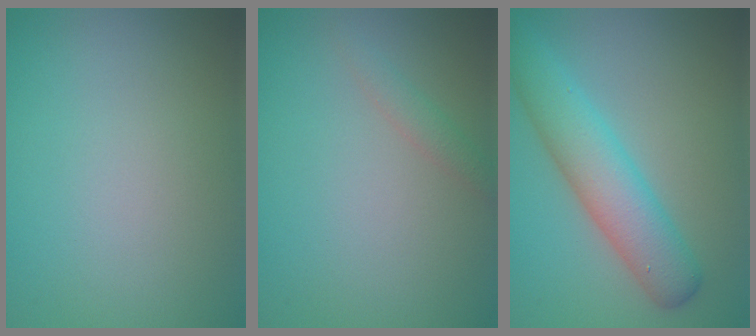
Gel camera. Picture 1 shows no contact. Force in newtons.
{"total": 1.2, "press": 1.2, "slide": 0.1}
{"total": 5.6, "press": 5.6, "slide": 0.3}